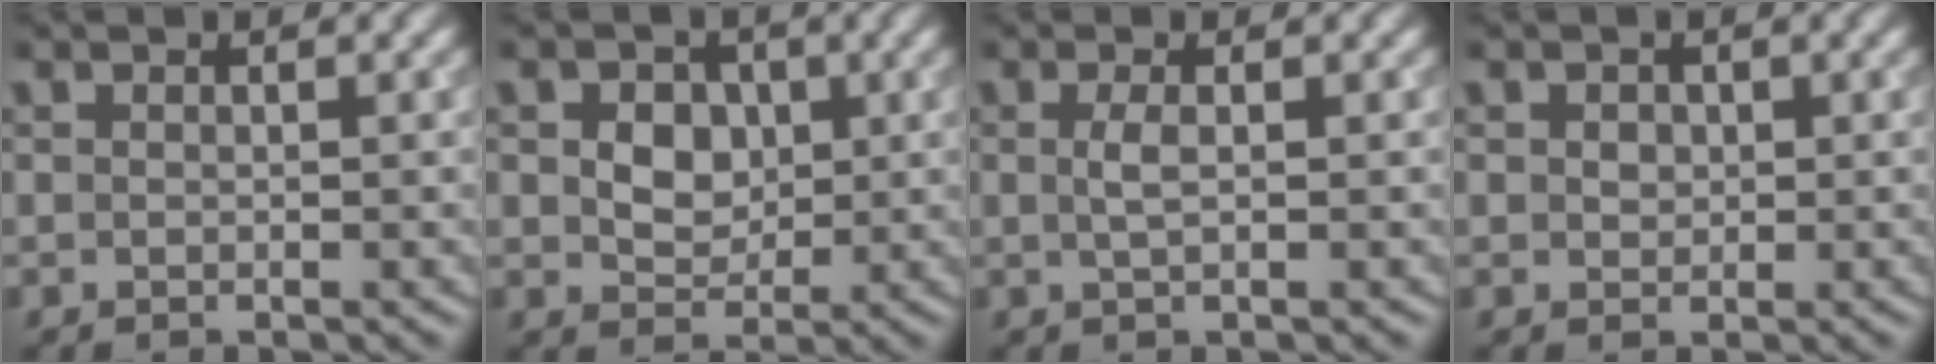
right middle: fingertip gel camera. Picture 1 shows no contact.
{"total": 4.9, "force": [1.2, 3.8, 2.9], "torque": [-0.047, 0.012, 0.008]}
{"total": 1.4, "force": [0.2, 0.4, 1.3], "torque": [-0.027, 0.003, 0.002]}
{"total": 1.2, "force": [0.4, 1.0, 0.5], "torque": [-0.008, 0.002, 0.005]}